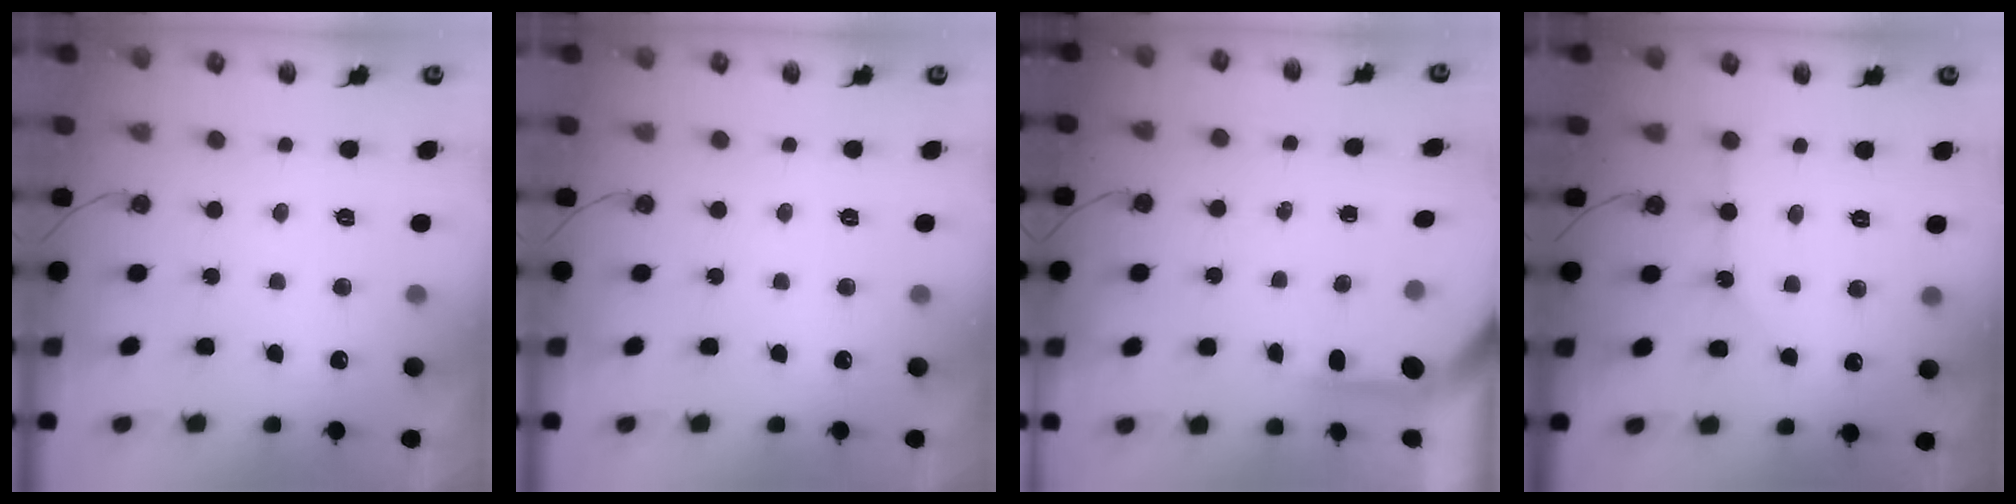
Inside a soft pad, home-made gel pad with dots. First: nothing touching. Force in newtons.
{"total": 0.0}
{"total": 3.7, "press": 3.7, "slide": 0.3}
{"total": 2.7, "press": 2.7, "slide": 0.2}